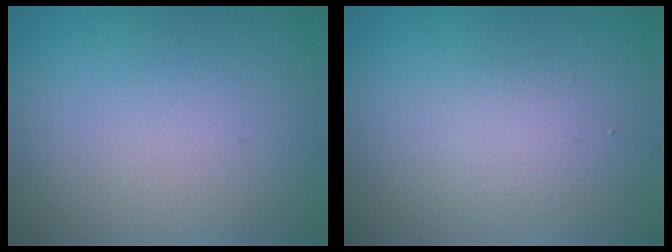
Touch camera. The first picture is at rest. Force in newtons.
{"total": 1.8, "press": 1.8, "slide": 0.1}